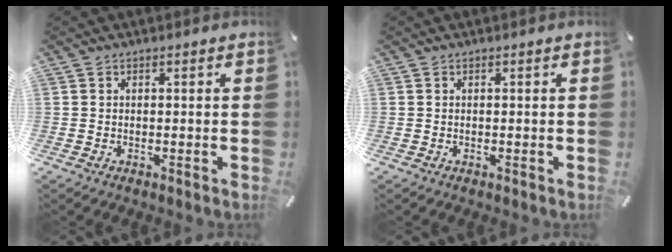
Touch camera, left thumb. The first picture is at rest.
{"total": 0.0}